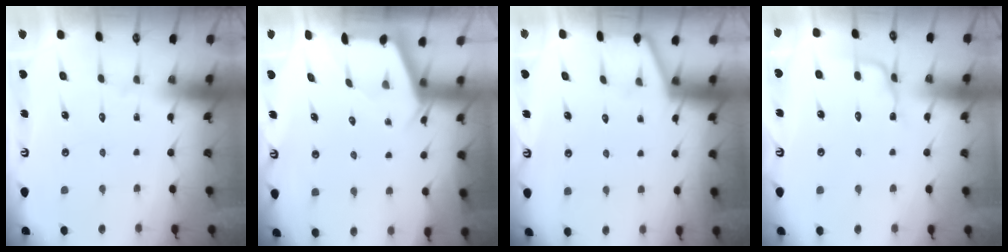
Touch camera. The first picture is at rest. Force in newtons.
{"total": 2.0, "press": 2.0, "slide": 0.3}
{"total": 1.4, "press": 1.4, "slide": 0.2}
{"total": 2.4, "press": 2.4, "slide": 0.4}